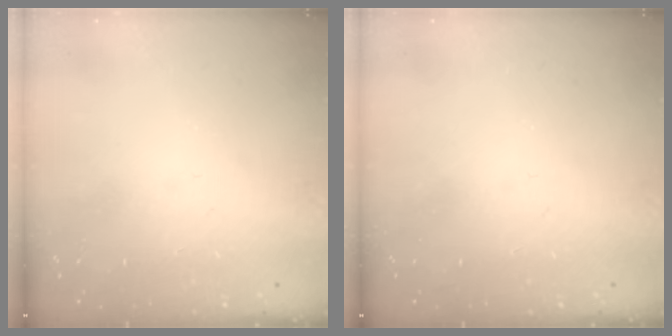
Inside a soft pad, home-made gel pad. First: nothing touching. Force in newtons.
{"total": 0.0}